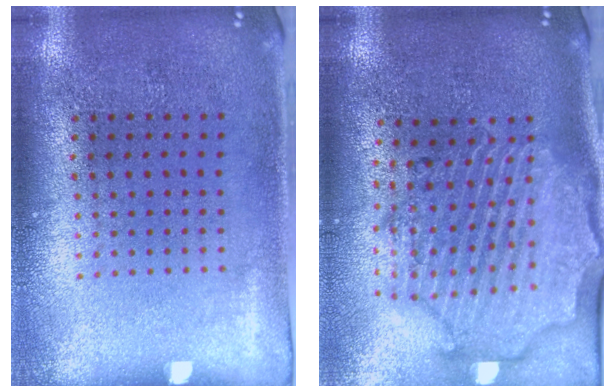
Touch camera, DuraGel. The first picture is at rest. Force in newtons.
{"total": 3.0, "press": 2.6, "slide": 1.5}